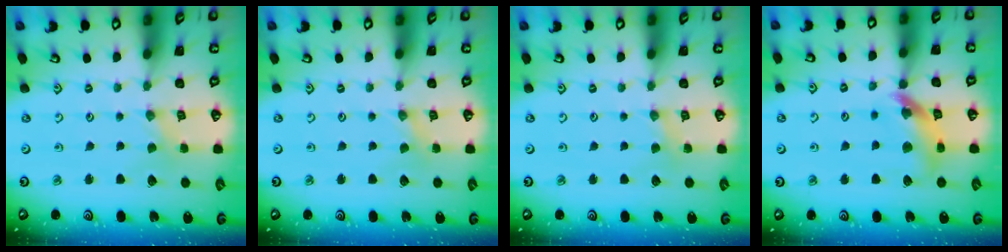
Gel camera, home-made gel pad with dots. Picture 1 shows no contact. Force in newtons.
{"total": 0.0}
{"total": 2.5, "press": 2.5, "slide": 0.3}
{"total": 13.2, "press": 13.1, "slide": 1.8}